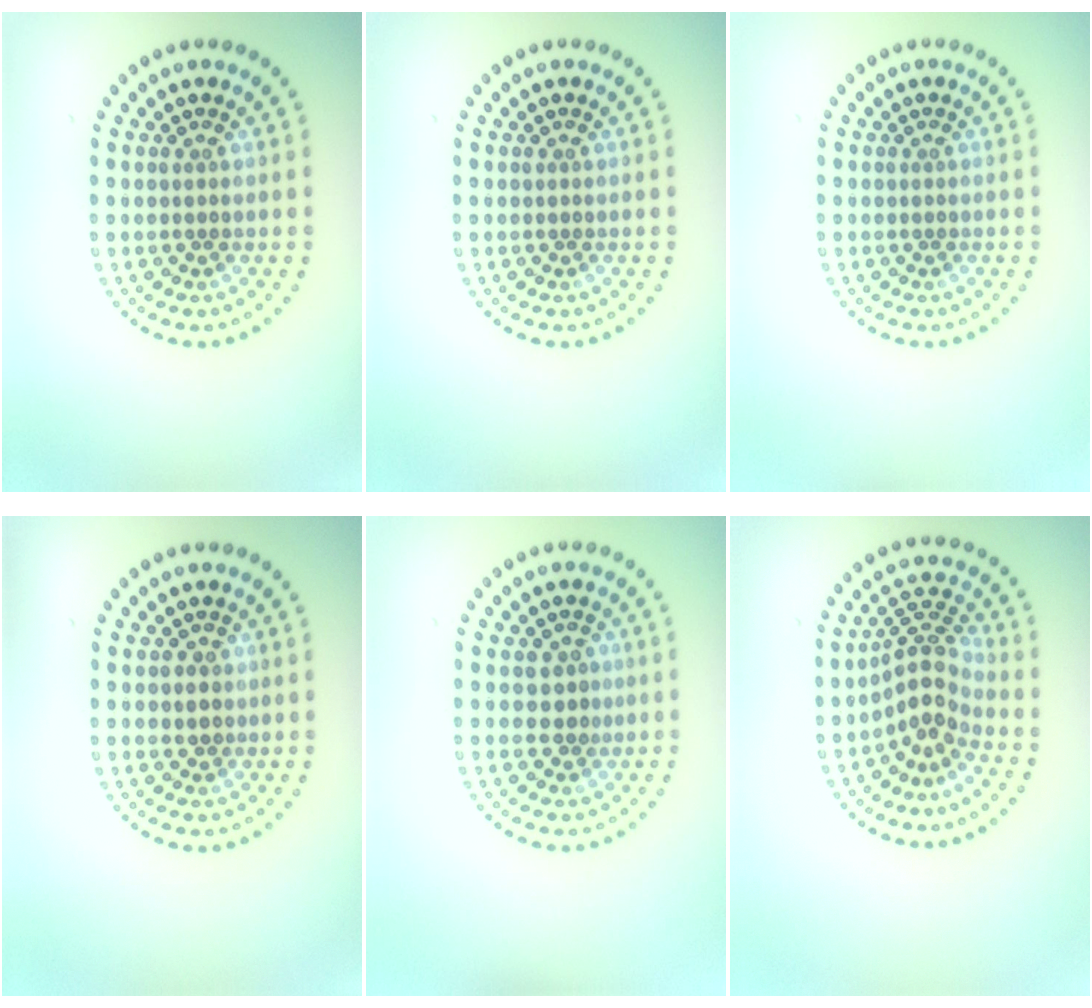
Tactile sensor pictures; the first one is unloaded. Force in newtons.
{"total": 0.0}
{"total": 0.0}
{"total": 1.1, "press": 1.0, "slide": 0.5}
{"total": 1.9, "press": 1.8, "slide": 0.6}
{"total": 3.7, "press": 2.6, "slide": 2.5}